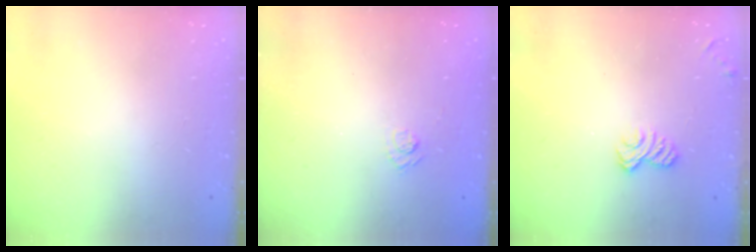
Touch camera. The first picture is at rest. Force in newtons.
{"total": 3.9, "press": 3.6, "slide": 1.4}
{"total": 3.4, "press": 3.2, "slide": 1.1}